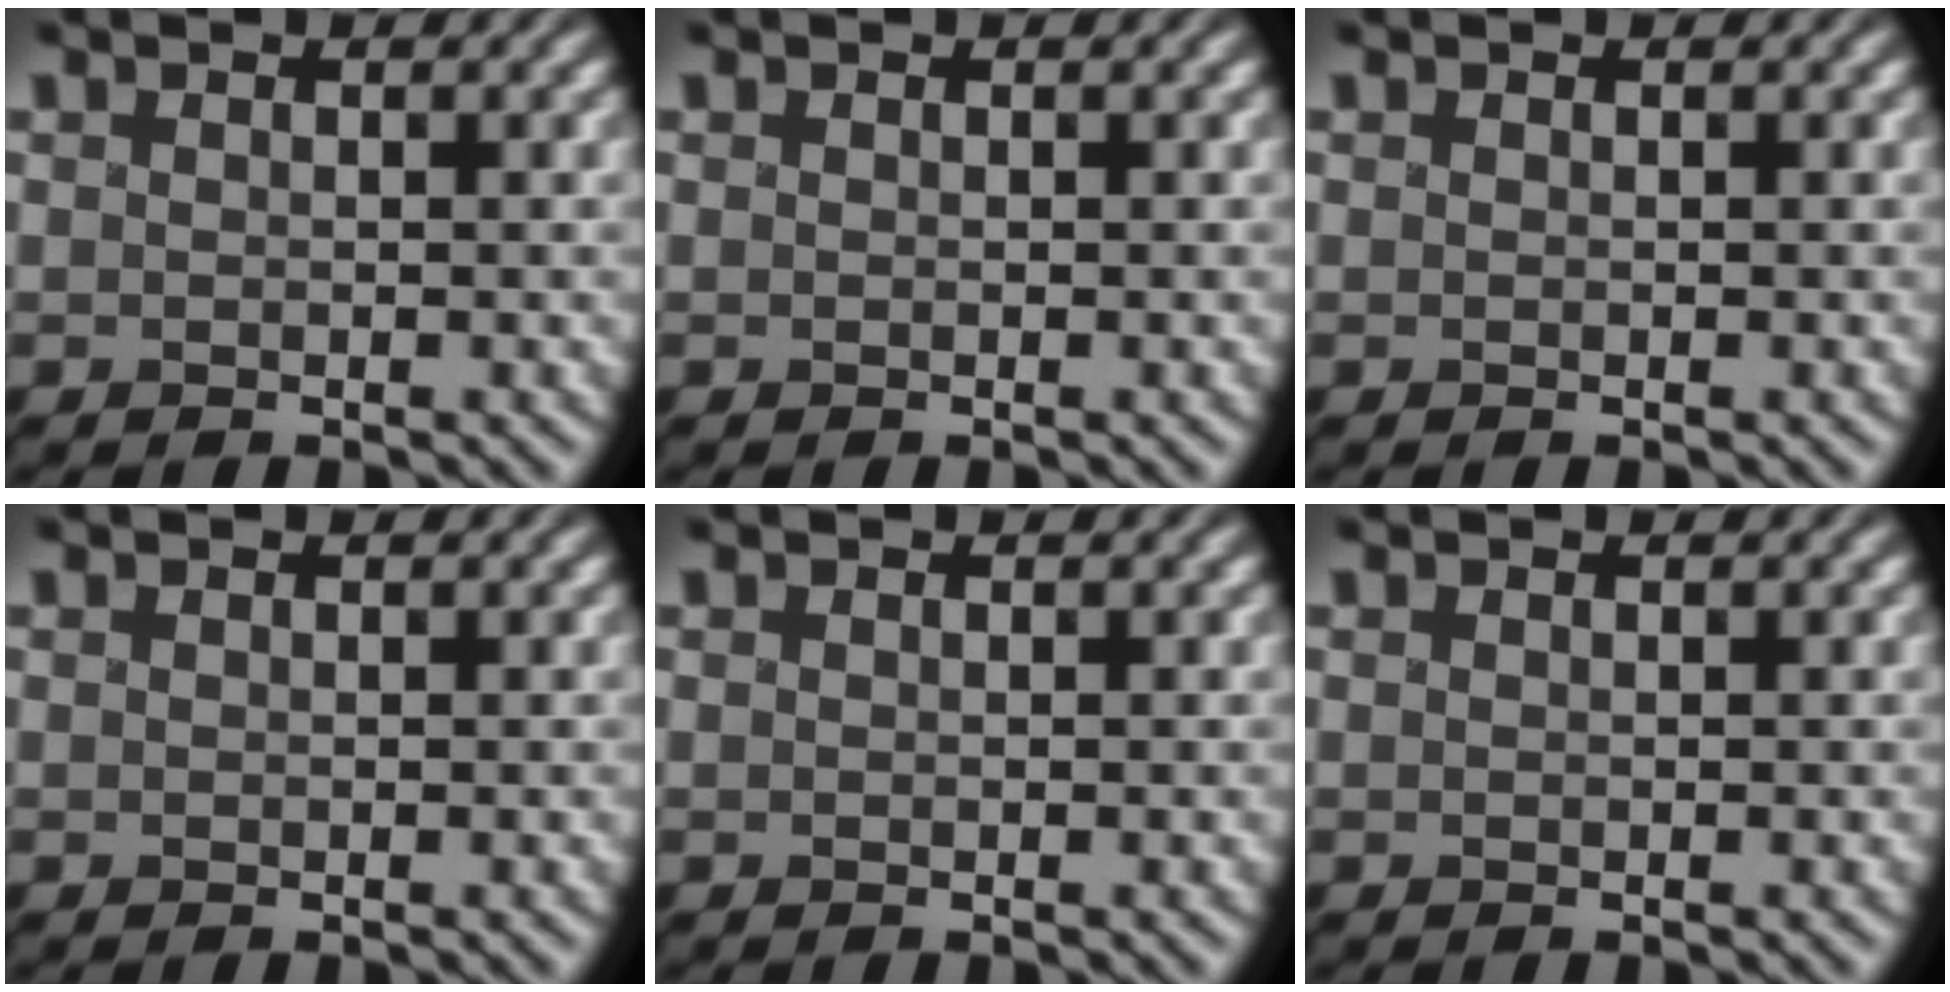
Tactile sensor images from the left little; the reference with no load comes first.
{"total": 0.0}
{"total": 0.0}
{"total": 0.0}
{"total": 0.0}
{"total": 0.0}